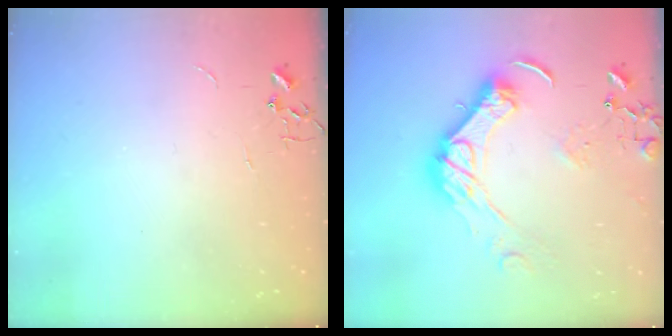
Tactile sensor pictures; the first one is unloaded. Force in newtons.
{"total": 14.9, "press": 14.9, "slide": 0.9}